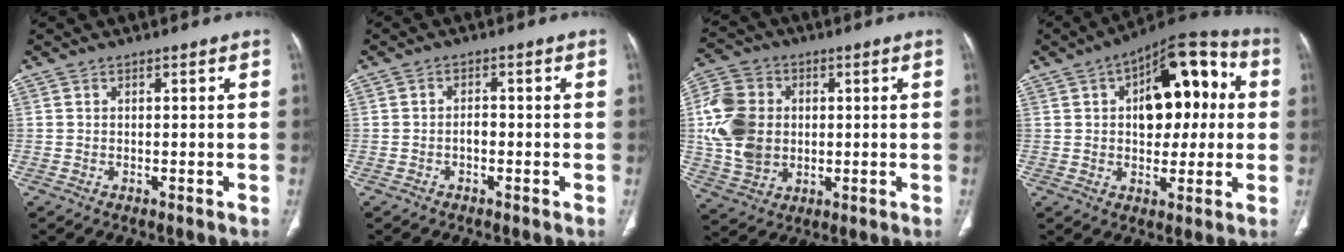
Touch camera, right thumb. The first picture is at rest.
{"total": 1.6, "force": [-0.7, 1.1, 0.9], "torque": [-0.008, 0.007, -0.012]}
{"total": 13.8, "force": [0.8, 11.1, 8.1], "torque": [-0.141, 0.008, 0.019]}
{"total": 17.4, "force": [3.3, 9.6, 14.1], "torque": [-0.149, 0.033, 0.044]}